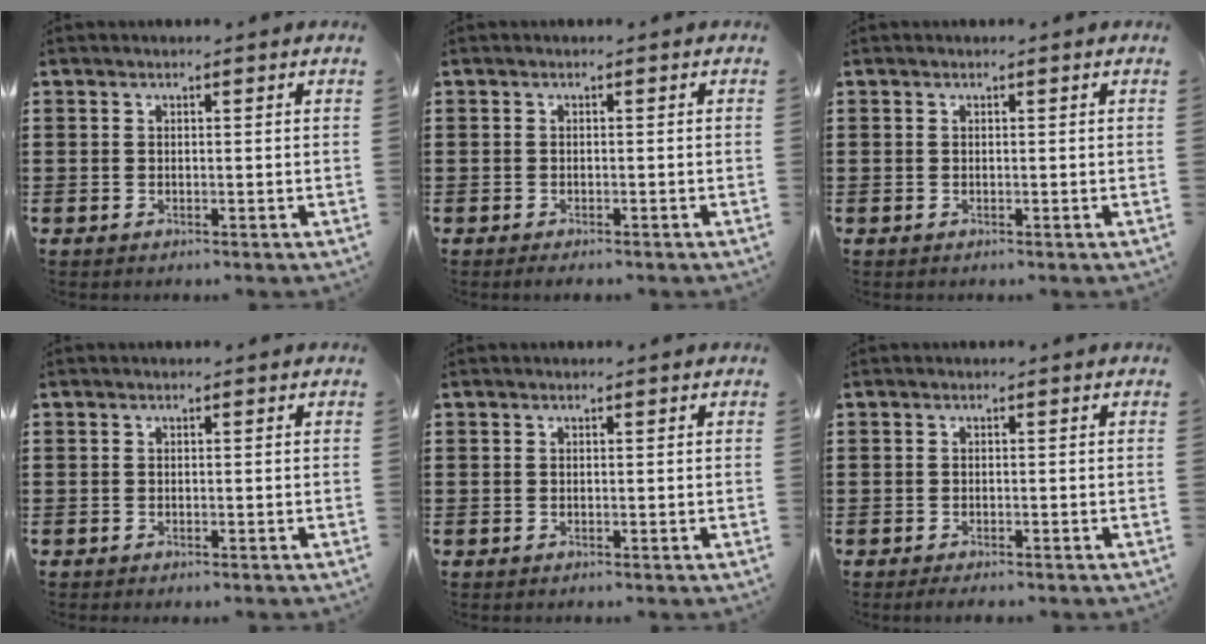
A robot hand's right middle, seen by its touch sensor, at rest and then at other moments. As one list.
[{"total": 0.6, "force": [-0.6, 0.1, 0.1], "torque": [-0.004, -0.002, -0.012]}, {"total": 0.0}, {"total": 0.0}, {"total": 0.0}, {"total": 0.9, "force": [-0.8, 0.0, 0.2], "torque": [-0.008, -0.003, -0.016]}]